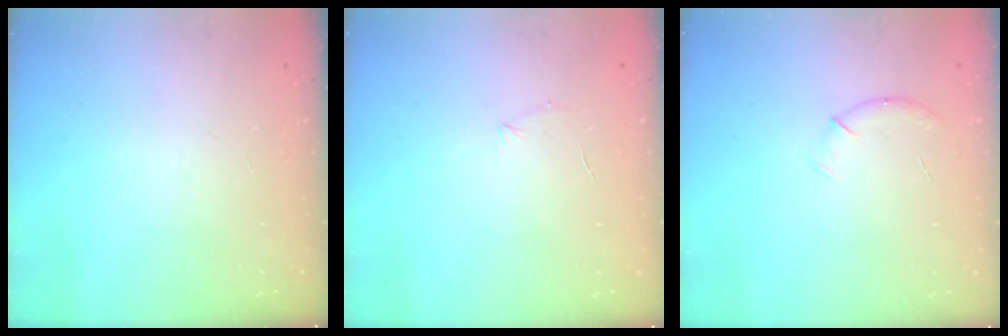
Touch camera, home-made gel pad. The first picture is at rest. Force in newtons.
{"total": 3.9, "press": 3.8, "slide": 1.0}
{"total": 6.1, "press": 5.9, "slide": 1.5}